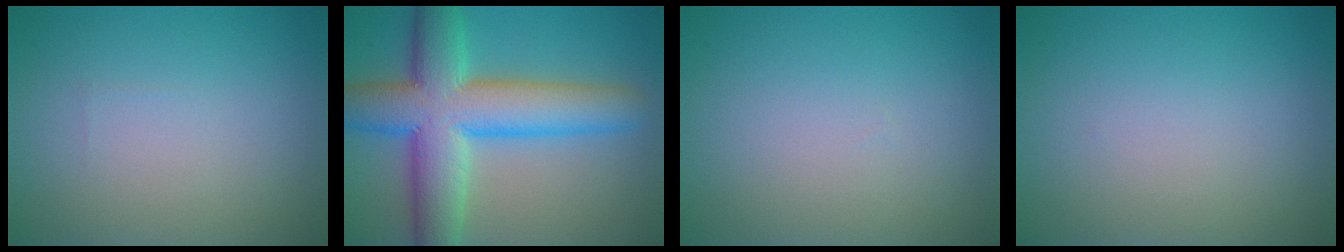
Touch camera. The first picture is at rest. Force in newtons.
{"total": 10.8, "press": 10.8, "slide": 0.4}
{"total": 0.0}
{"total": 0.0}